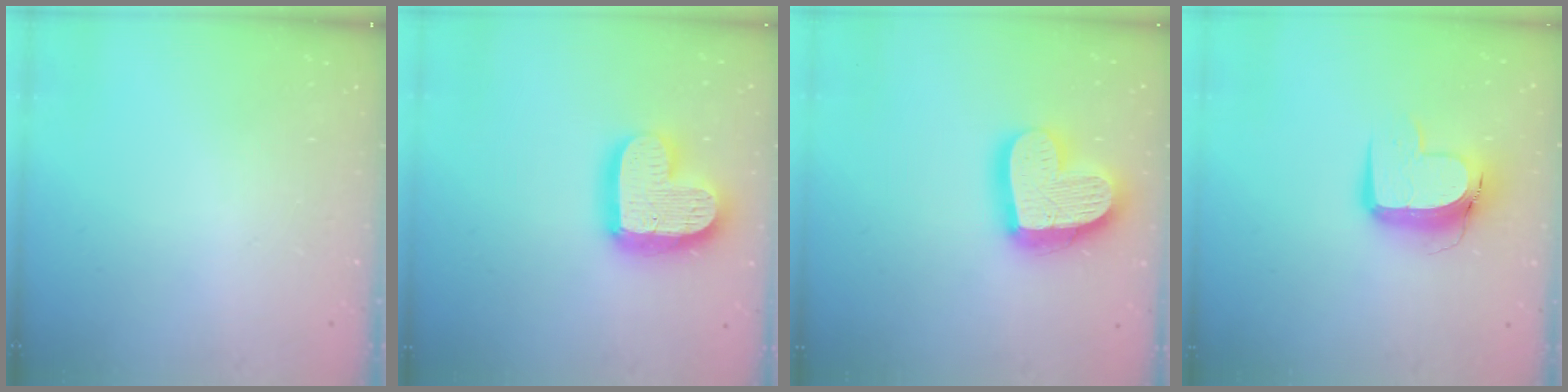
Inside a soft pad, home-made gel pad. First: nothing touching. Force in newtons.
{"total": 18.6, "press": 18.6, "slide": 1.3}
{"total": 21.1, "press": 21.0, "slide": 1.8}
{"total": 11.3, "press": 11.2, "slide": 1.3}